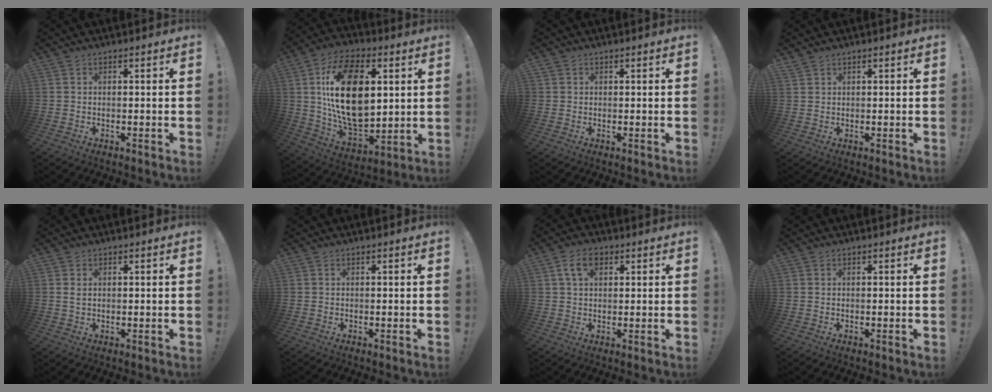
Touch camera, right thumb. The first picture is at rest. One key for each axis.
{"total": 24.9, "fx": 5.1, "fy": 15.1, "fz": 19.1, "tx": -0.360, "ty": -0.025, "tz": 0.089}
{"total": 0.9, "fx": 0.5, "fy": 0.8, "fz": 0.1, "tx": -0.005, "ty": 0.002, "tz": 0.010}
{"total": 1.3, "fx": 1.2, "fy": 0.4, "fz": 0.4, "tx": -0.002, "ty": -0.007, "tz": 0.022}
{"total": 1.6, "fx": 0.7, "fy": 0.9, "fz": 1.2, "tx": -0.020, "ty": 0.001, "tz": 0.011}
{"total": 0.0}
{"total": 6.5, "fx": 2.5, "fy": 4.1, "fz": 4.4, "tx": -0.081, "ty": 0.008, "tz": 0.049}
{"total": 0.0}